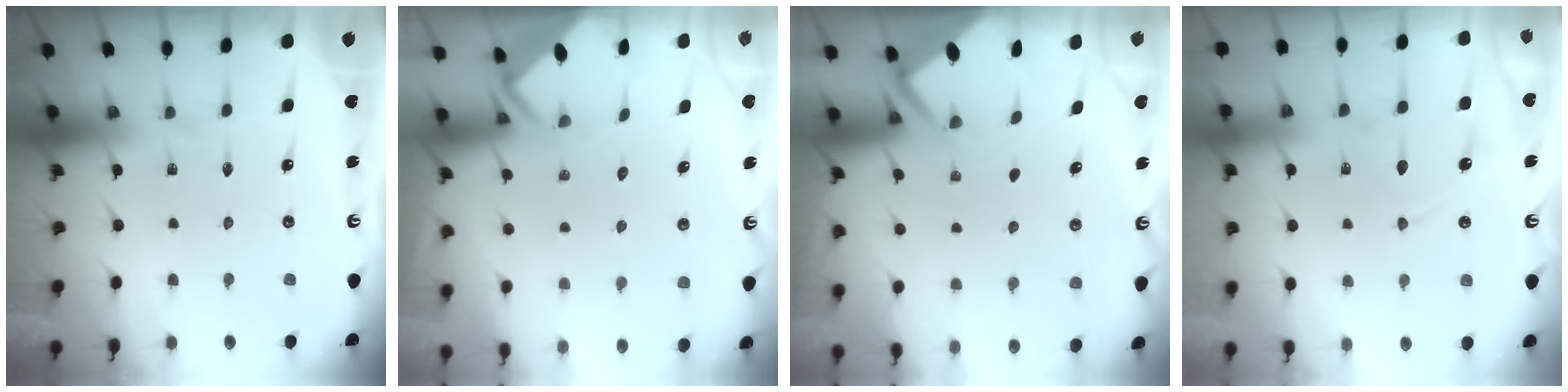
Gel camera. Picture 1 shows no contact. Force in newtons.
{"total": 3.4, "press": 3.4, "slide": 0.1}
{"total": 2.7, "press": 2.7, "slide": 0.3}
{"total": 9.1, "press": 9.1, "slide": 0.9}